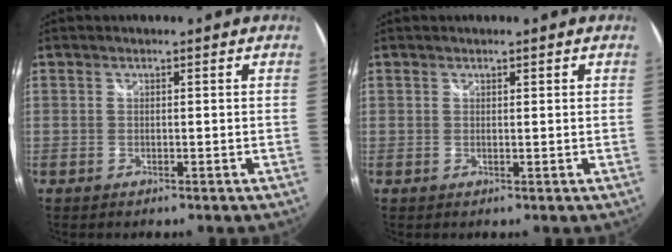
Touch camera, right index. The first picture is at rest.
{"total": 0.6, "force": [0.4, 0.1, 0.4], "torque": [-0.006, 0.003, 0.006]}